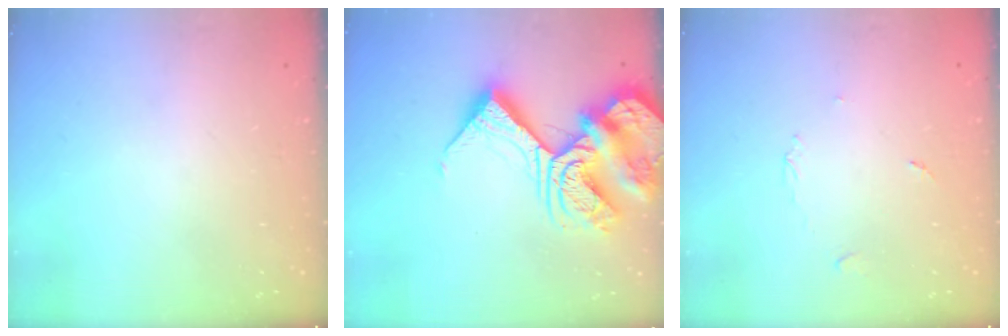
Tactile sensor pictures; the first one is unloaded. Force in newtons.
{"total": 19.4, "press": 19.2, "slide": 2.3}
{"total": 3.1, "press": 3.1, "slide": 0.4}